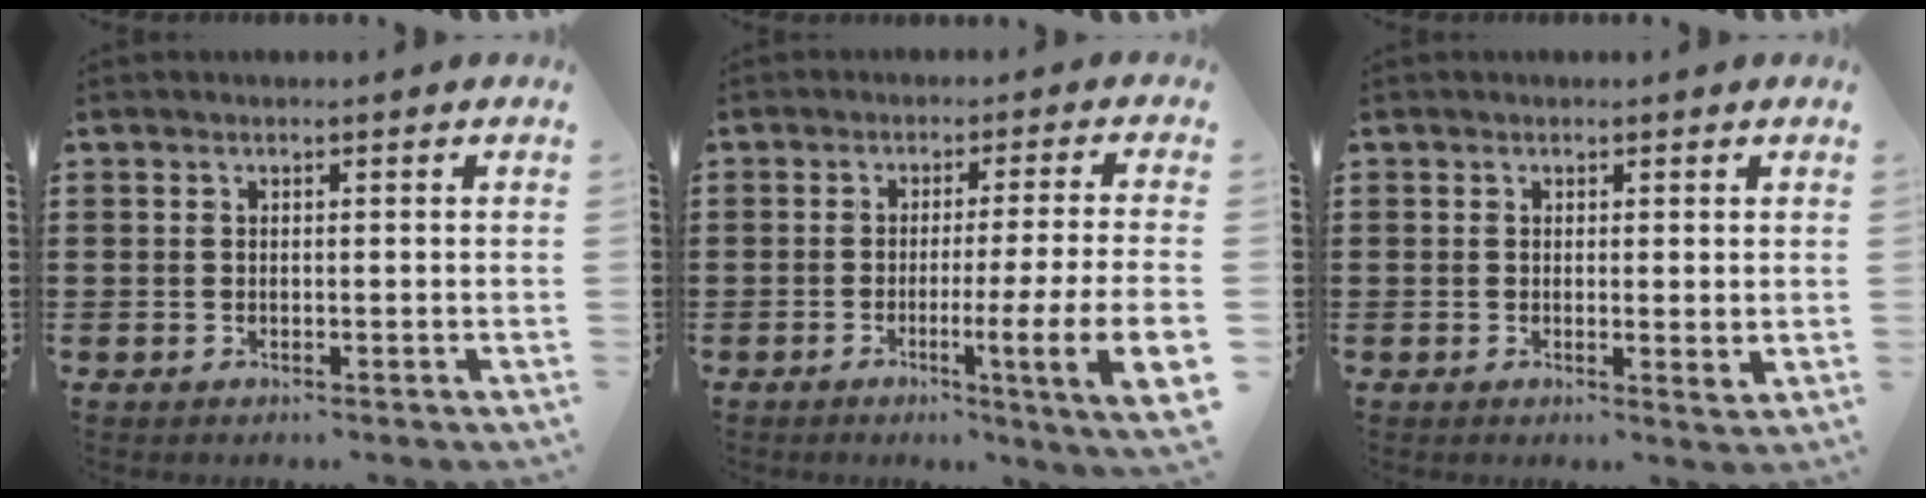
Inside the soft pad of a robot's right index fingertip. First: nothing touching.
{"total": 6.6, "force": [-1.5, -0.5, 6.4], "torque": [-0.108, -0.019, -0.031]}
{"total": 1.2, "force": [0.5, 0.2, 1.1], "torque": [-0.022, 0.001, 0.010]}